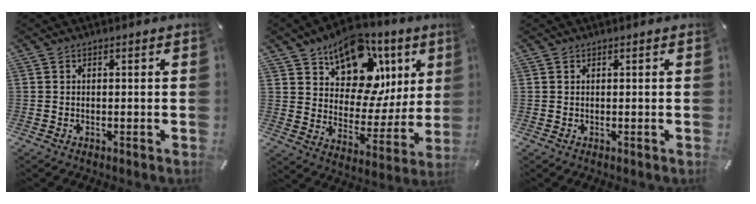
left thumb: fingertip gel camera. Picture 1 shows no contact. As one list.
[{"total": 15.6, "force": [9.9, 10.1, 6.6], "torque": [-0.086, -0.085, 0.171]}, {"total": 1.0, "force": [0.4, 0.8, -0.3], "torque": [0.008, 0.003, 0.005]}]